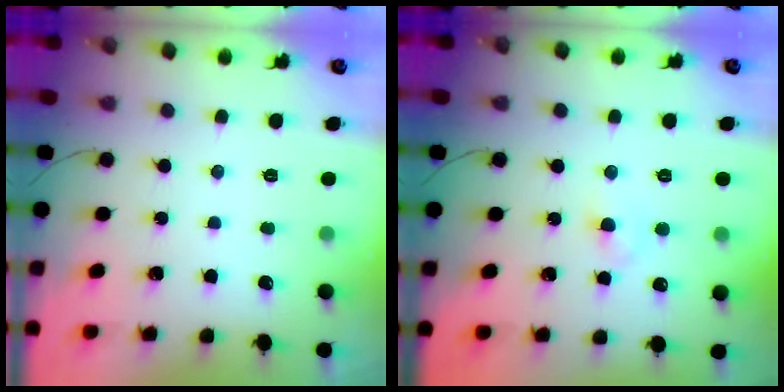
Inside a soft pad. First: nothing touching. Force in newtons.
{"total": 3.7, "press": 3.5, "slide": 1.2}